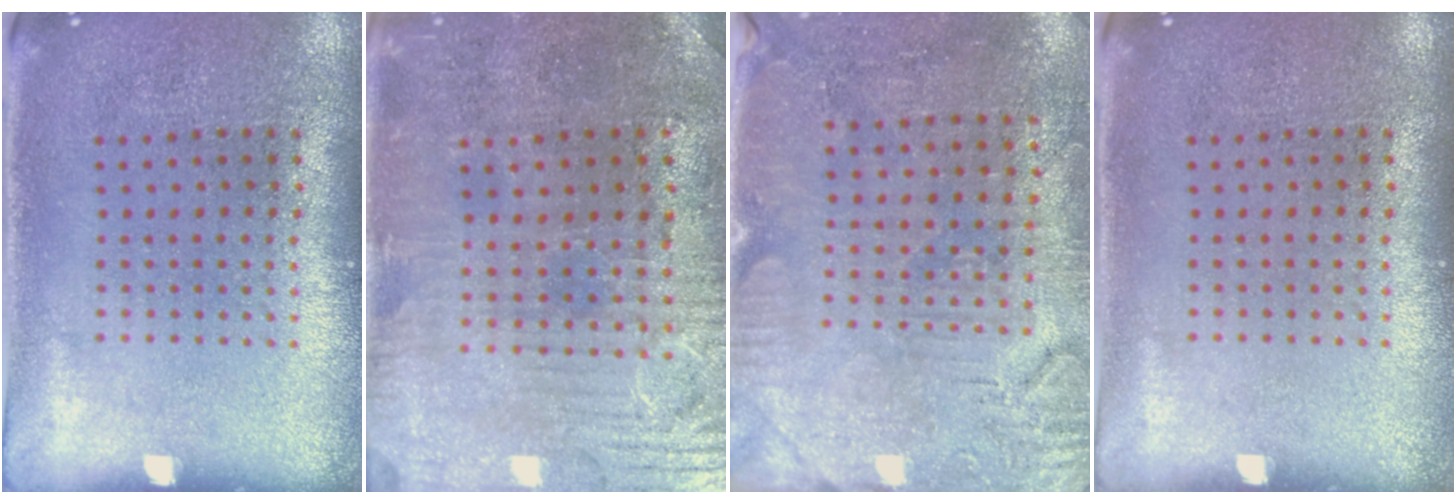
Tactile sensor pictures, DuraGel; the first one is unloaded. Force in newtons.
{"total": 1.5, "press": 1.3, "slide": 0.6}
{"total": 3.0, "press": 2.9, "slide": 1.0}
{"total": 0.0}